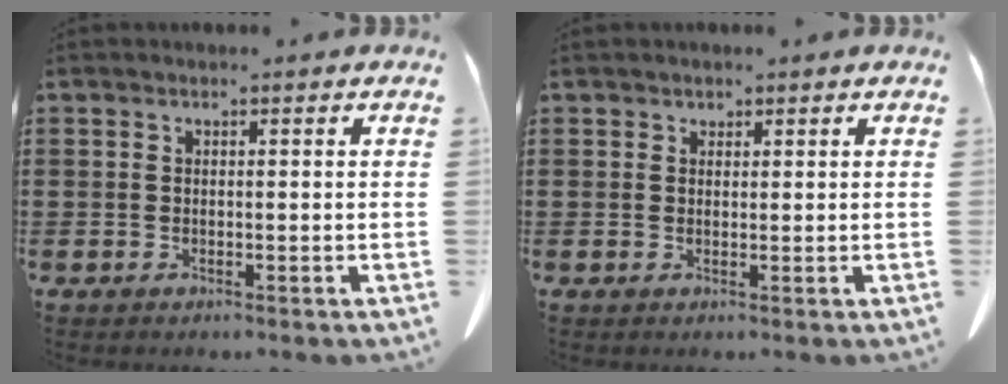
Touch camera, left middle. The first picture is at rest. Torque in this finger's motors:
{"motor_torque": [-0.32, 0.35, -0.11, -0.02]}